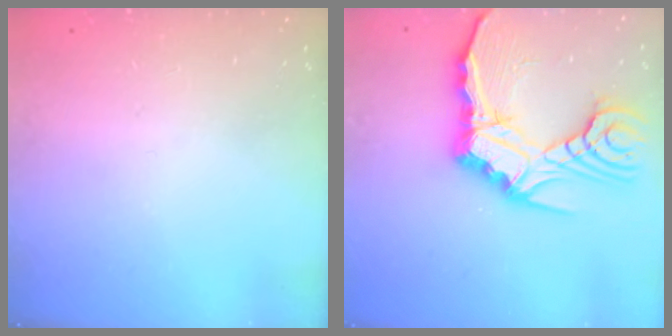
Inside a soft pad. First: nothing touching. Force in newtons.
{"total": 17.8, "press": 17.7, "slide": 2.2}